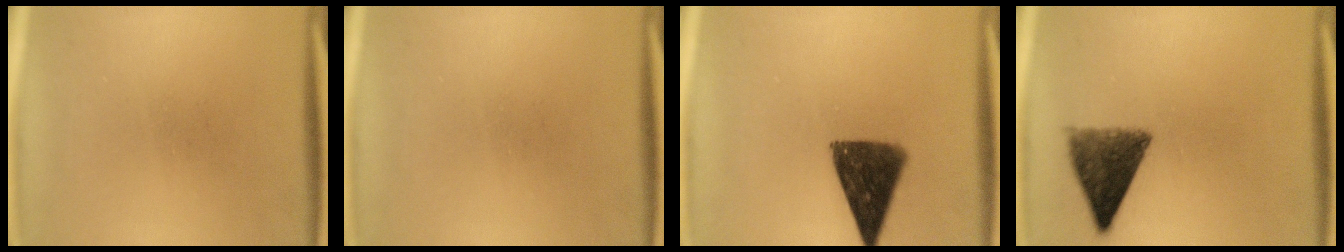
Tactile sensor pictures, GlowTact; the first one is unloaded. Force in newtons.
{"total": 0.0}
{"total": 11.3}
{"total": 8.8}